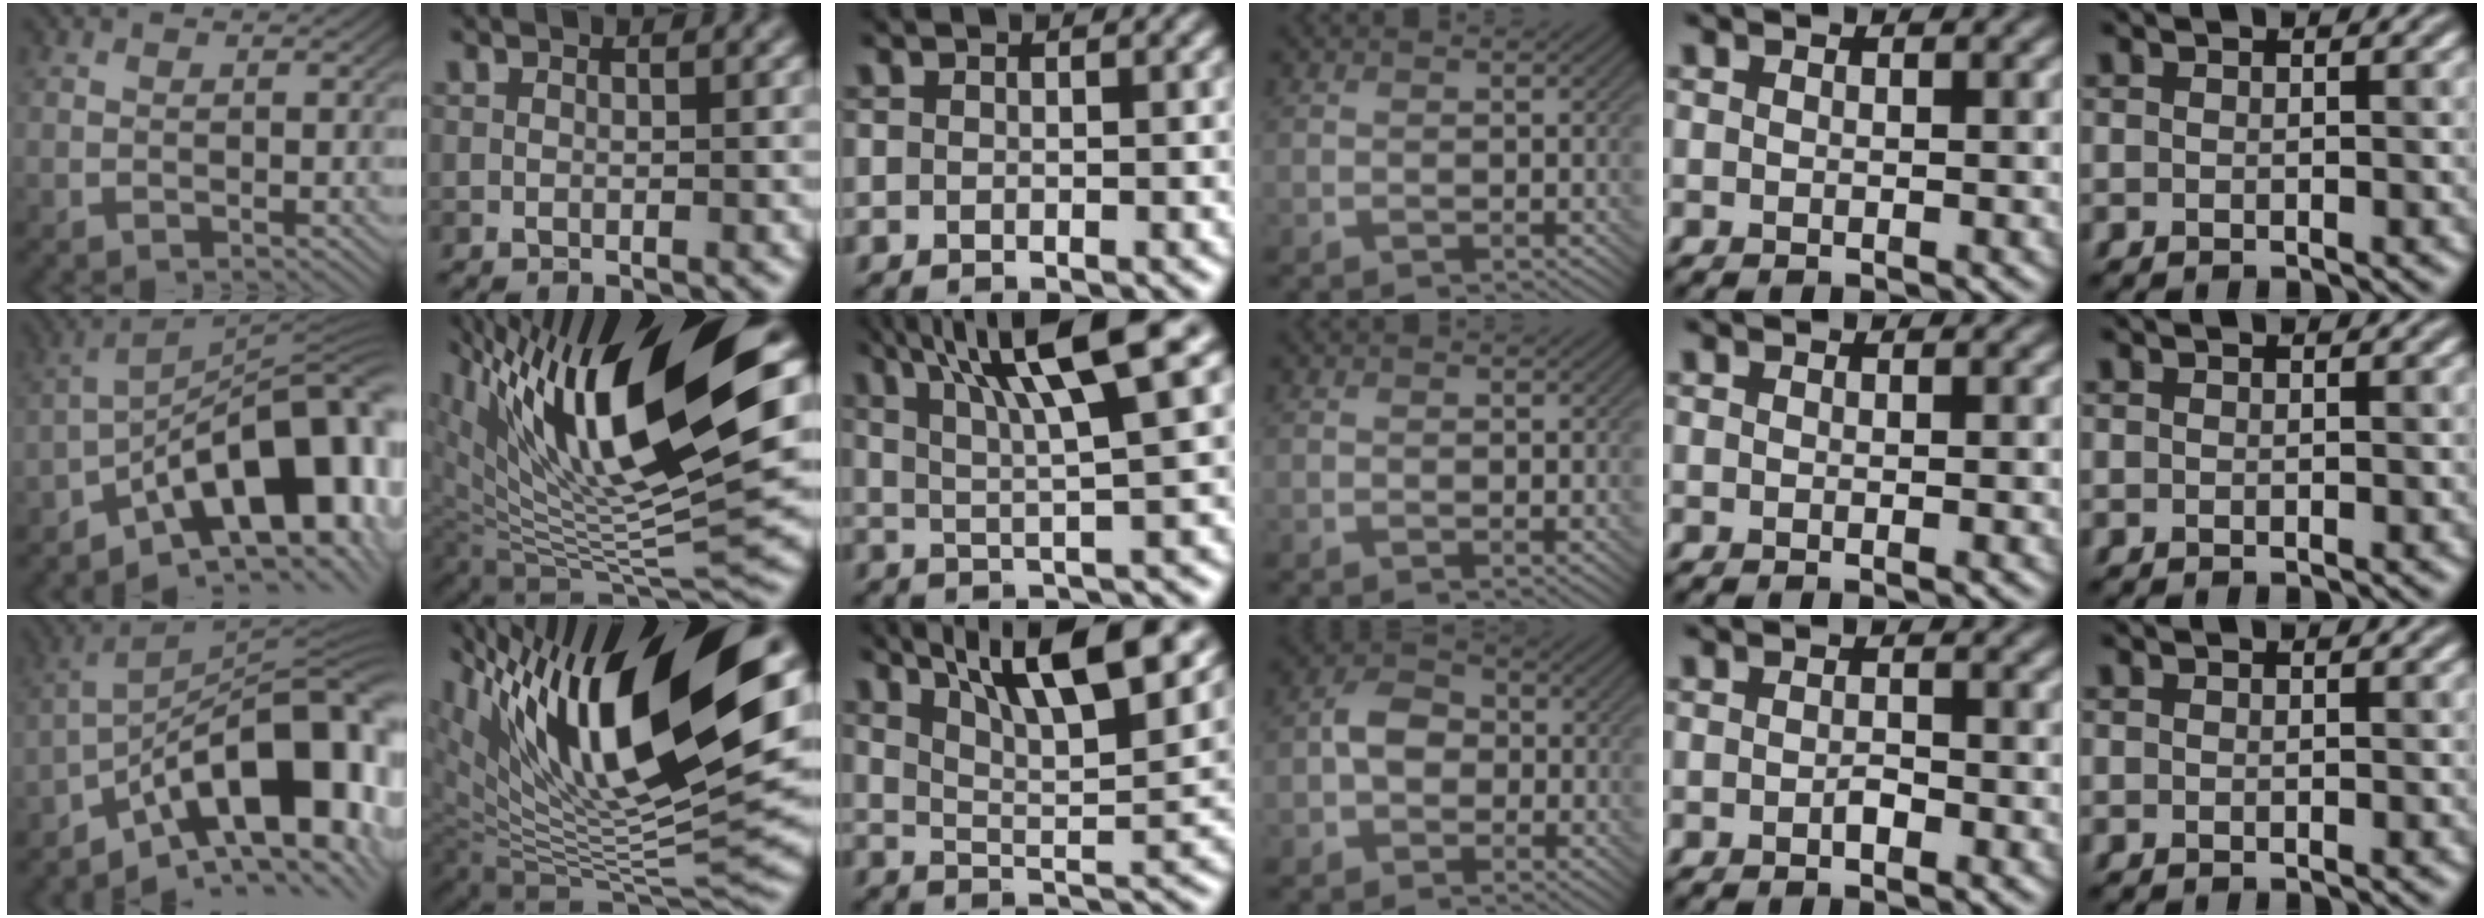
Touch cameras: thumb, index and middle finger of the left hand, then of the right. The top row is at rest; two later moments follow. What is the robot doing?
{"motion": "screw", "object": "bottle cap"}